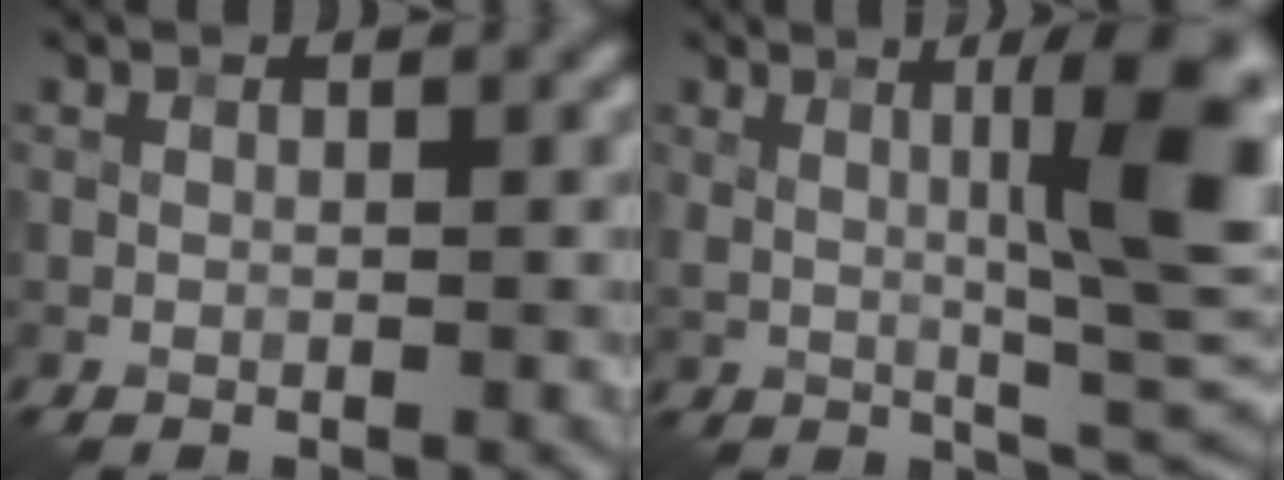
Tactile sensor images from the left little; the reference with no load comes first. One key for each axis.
{"total": 10.7, "fx": 2.3, "fy": 2.5, "fz": 10.1, "tx": -0.136, "ty": 0.003, "tz": 0.037}